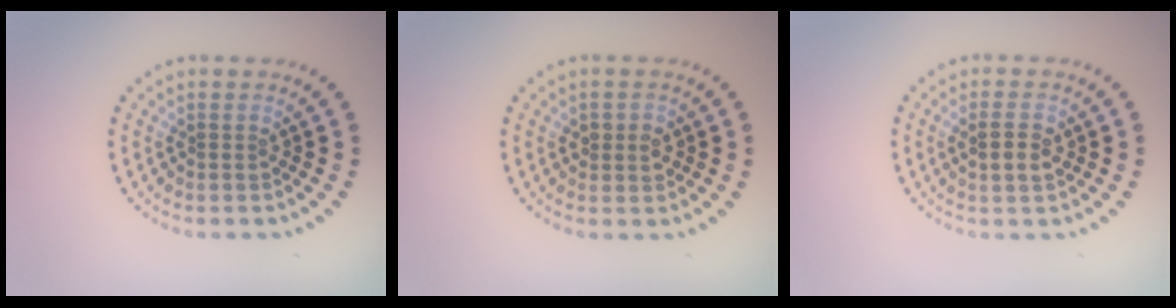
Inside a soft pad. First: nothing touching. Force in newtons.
{"total": 1.7, "press": 1.7, "slide": 0.4}
{"total": 2.4, "press": 2.3, "slide": 0.5}